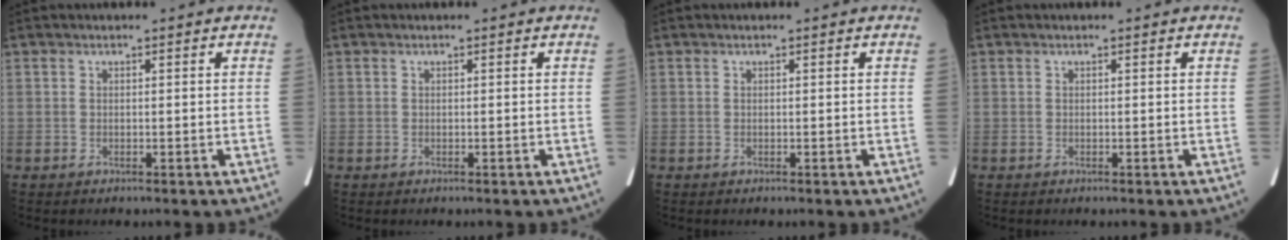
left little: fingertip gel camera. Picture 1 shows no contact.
{"total": 0.0}
{"total": 0.0}
{"total": 0.0}